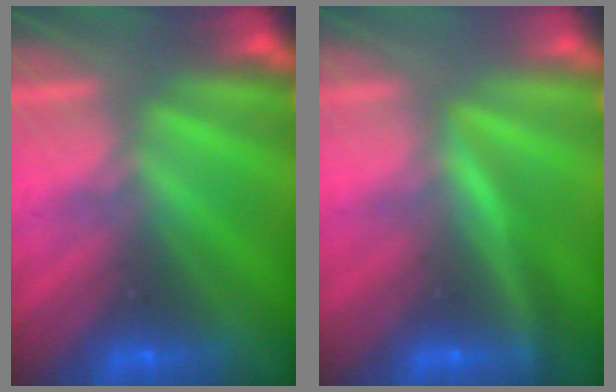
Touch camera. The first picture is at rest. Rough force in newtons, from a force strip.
{"total": 2.8}